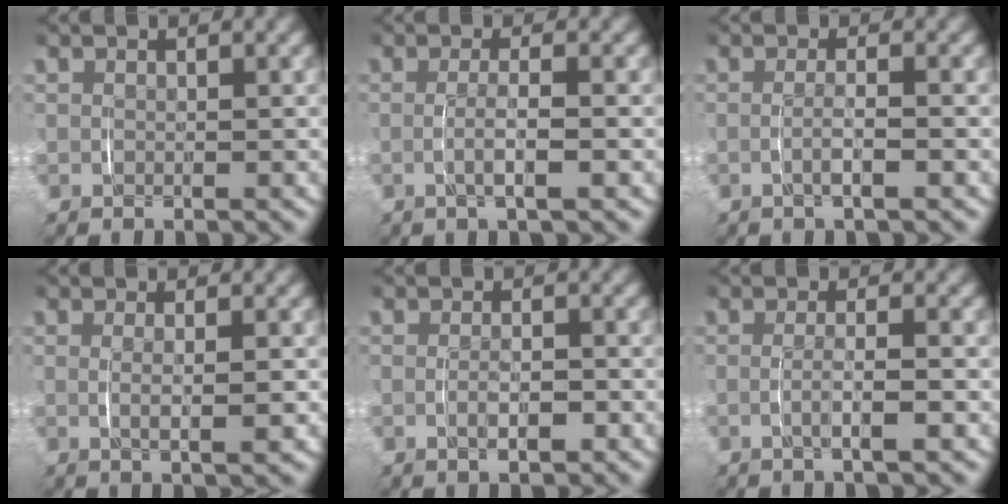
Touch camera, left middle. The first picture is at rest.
{"total": 2.4, "force": [-0.6, 0.1, 2.3], "torque": [-0.041, -0.001, -0.010]}
{"total": 1.7, "force": [-0.6, -0.1, 1.5], "torque": [-0.027, -0.002, -0.011]}
{"total": 2.3, "force": [0.1, 0.1, 2.3], "torque": [-0.037, -0.003, 0.005]}
{"total": 2.0, "force": [-0.5, 0.7, 1.8], "torque": [-0.027, 0.000, -0.007]}
{"total": 2.2, "force": [-0.7, 0.0, 2.1], "torque": [-0.034, -0.001, -0.011]}